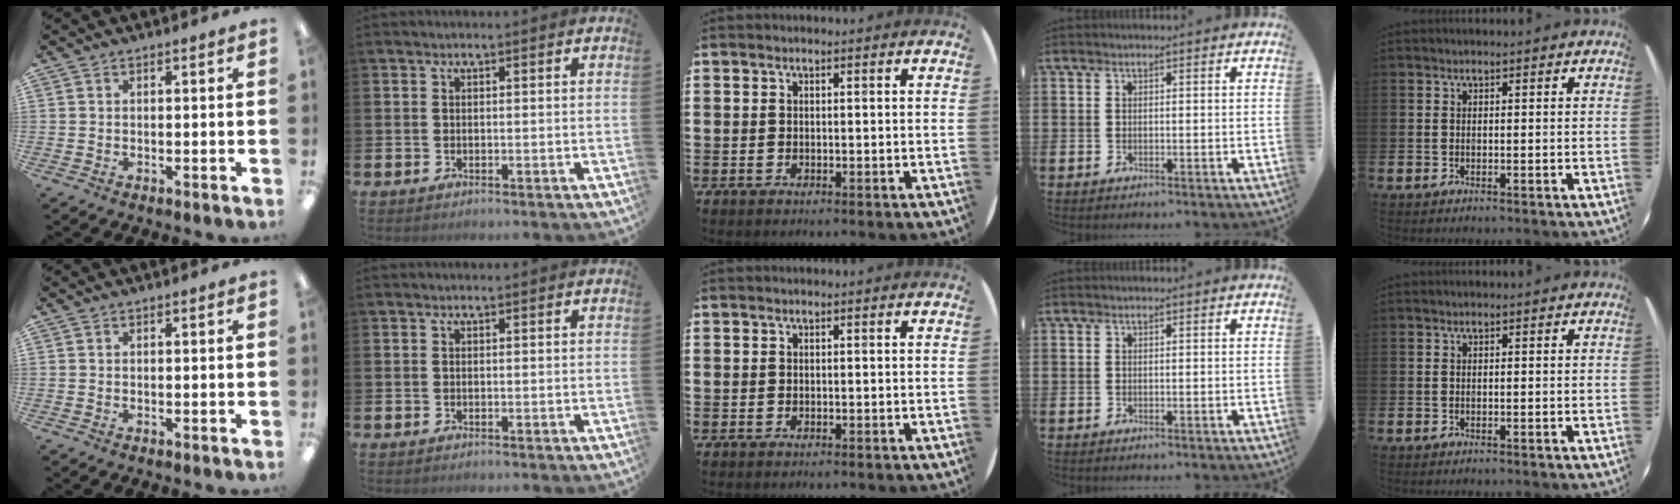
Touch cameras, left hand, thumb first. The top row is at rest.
{}